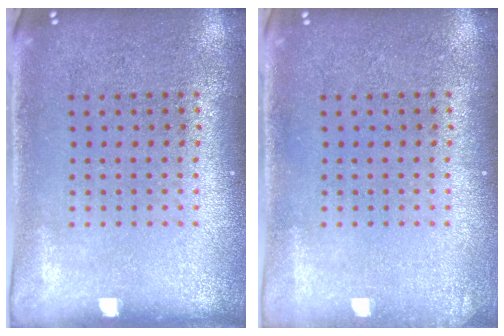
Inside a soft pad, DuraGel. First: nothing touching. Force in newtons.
{"total": 0.6, "press": 0.6, "slide": 0.0}